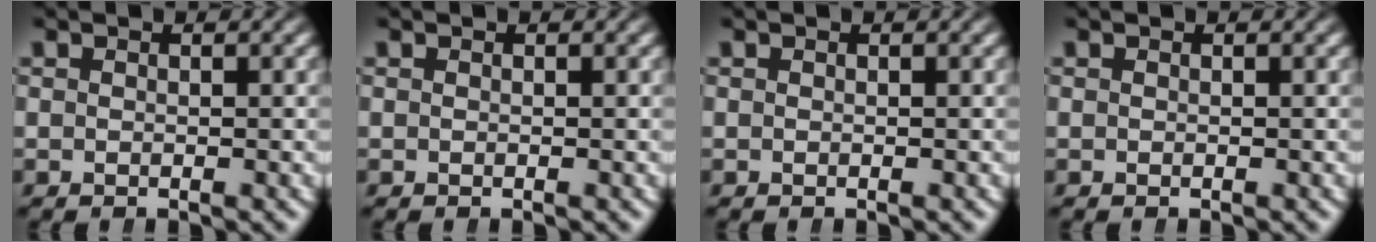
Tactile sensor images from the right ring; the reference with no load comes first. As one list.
[{"total": 0.0}, {"total": 0.0}, {"total": 0.0}]